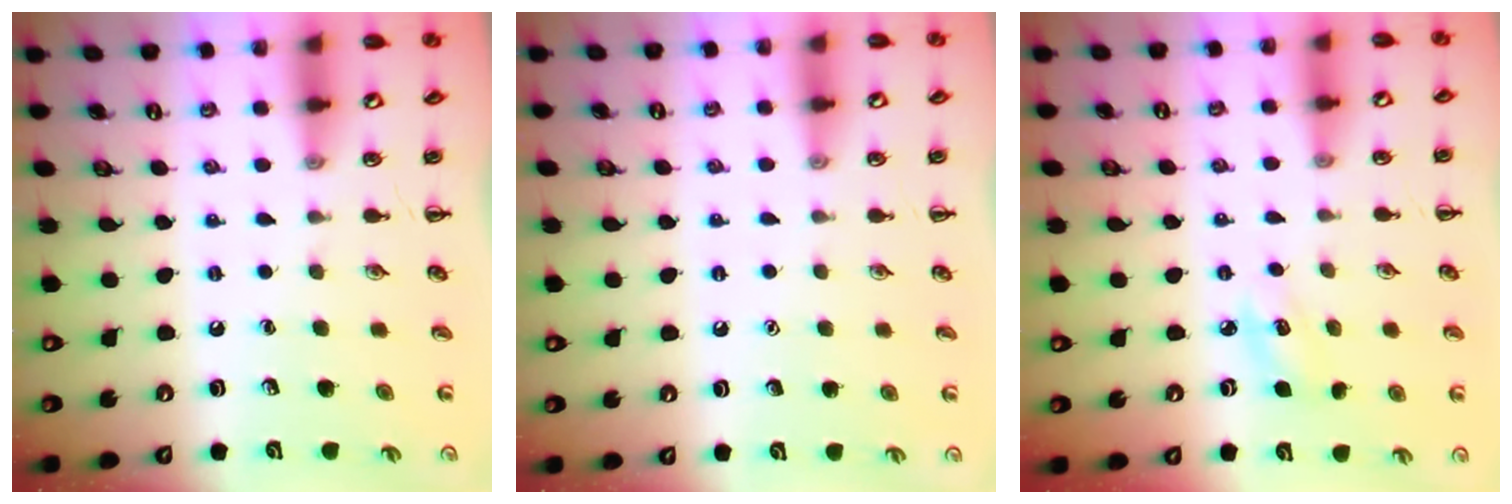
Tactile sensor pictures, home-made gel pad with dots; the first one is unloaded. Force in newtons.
{"total": 1.6, "press": 1.5, "slide": 0.1}
{"total": 5.4, "press": 5.1, "slide": 1.6}